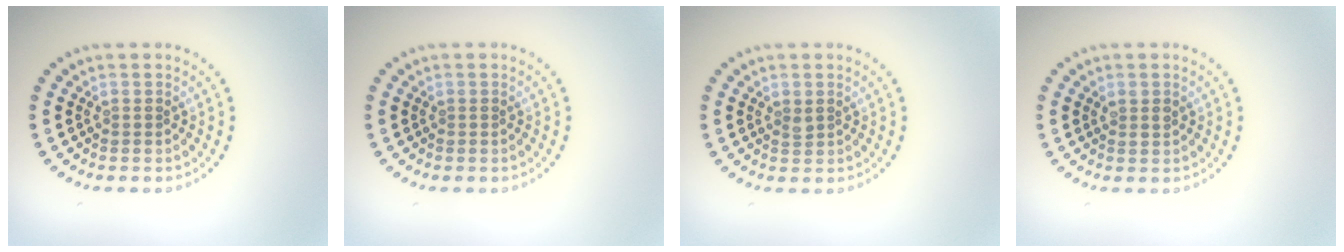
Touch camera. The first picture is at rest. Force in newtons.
{"total": 0.0}
{"total": 0.6, "press": 0.6, "slide": 0.3}
{"total": 0.9, "press": 0.9, "slide": 0.2}